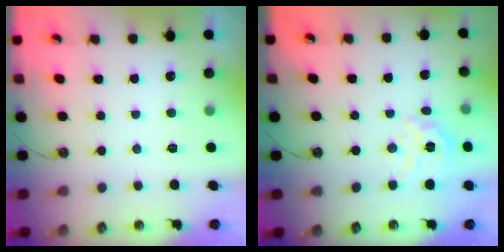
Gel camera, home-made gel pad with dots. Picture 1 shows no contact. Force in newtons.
{"total": 9.9, "press": 9.9, "slide": 0.8}